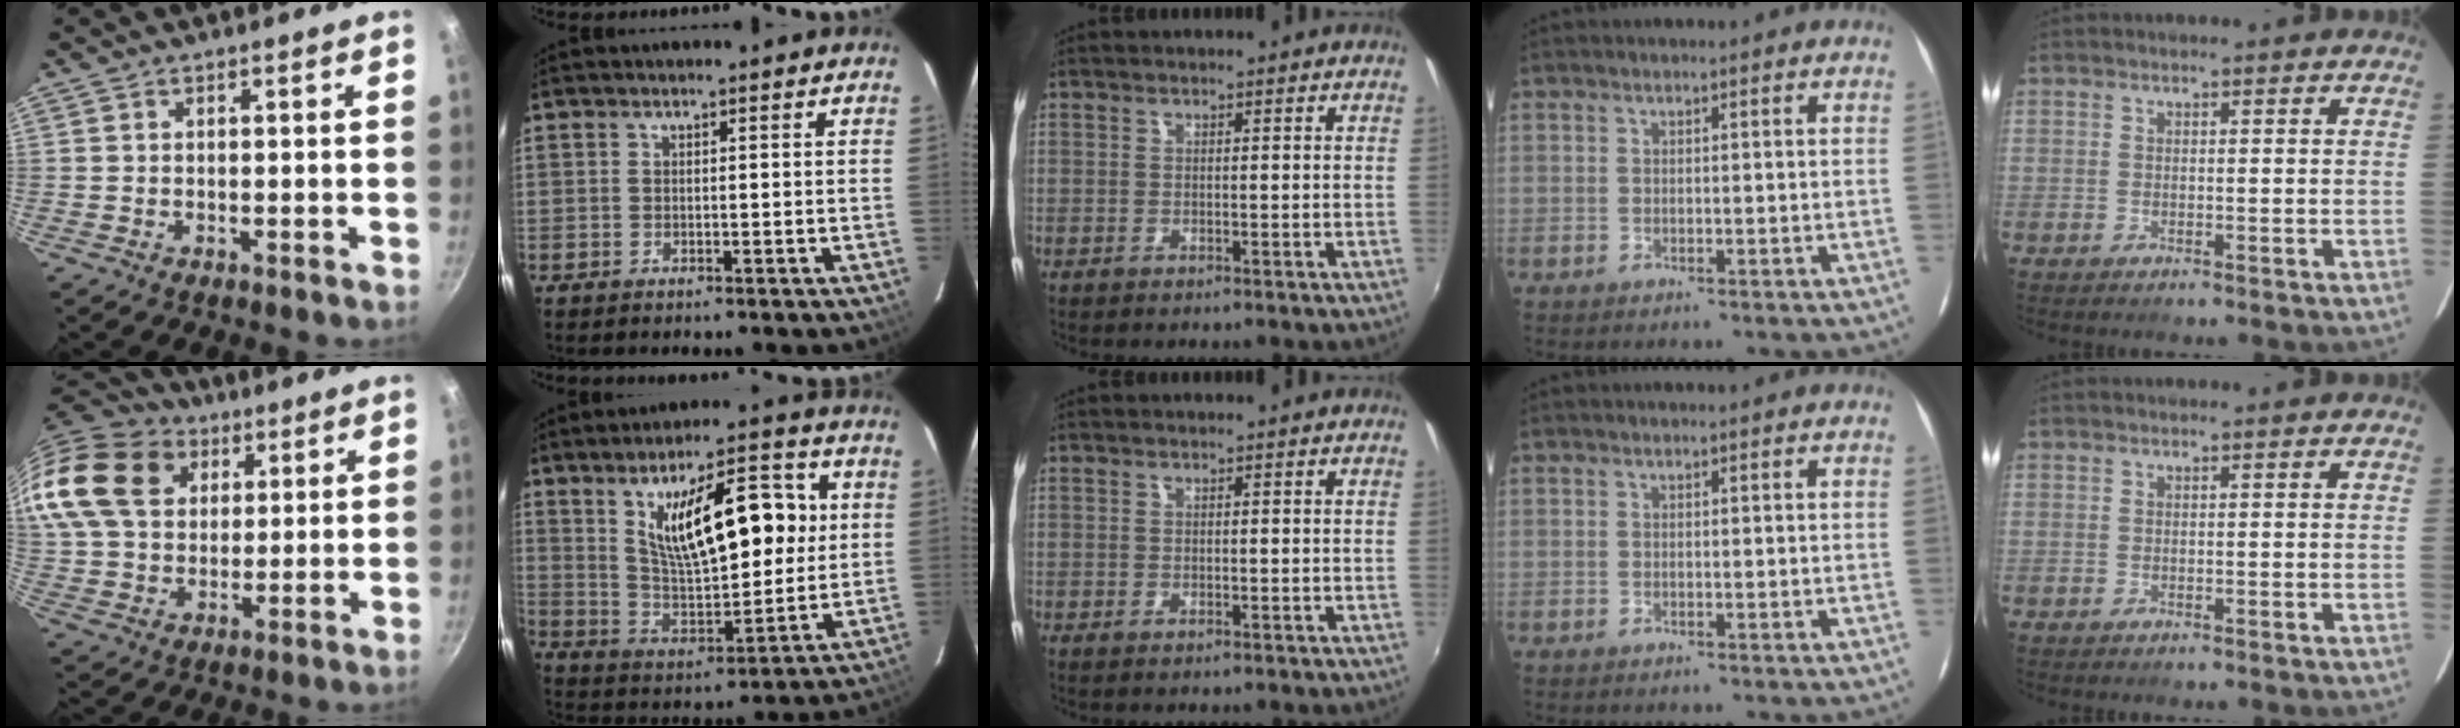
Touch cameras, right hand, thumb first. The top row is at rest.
{"thumb": {"total": 25.3, "force": [10.9, 18.5, 13.3], "torque": [-0.289, 0.021, 0.201]}, "index": {"total": 17.4, "force": [5.3, 6.6, 15.2], "torque": [-0.254, 0.010, 0.102]}}